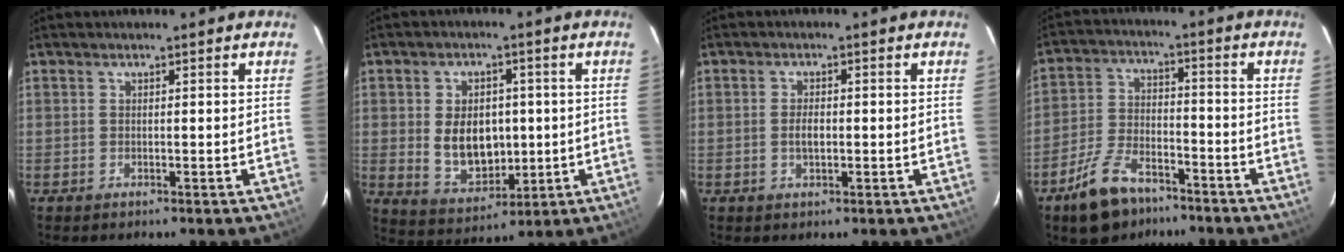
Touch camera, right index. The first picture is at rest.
{"total": 10.1, "force": [0.2, 7.1, 7.2], "torque": [-0.143, 0.000, 0.025]}
{"total": 2.5, "force": [-0.3, 1.3, 2.2], "torque": [-0.040, 0.001, -0.005]}
{"total": 11.6, "force": [-8.1, 5.8, 6.0], "torque": [-0.140, 0.003, -0.142]}